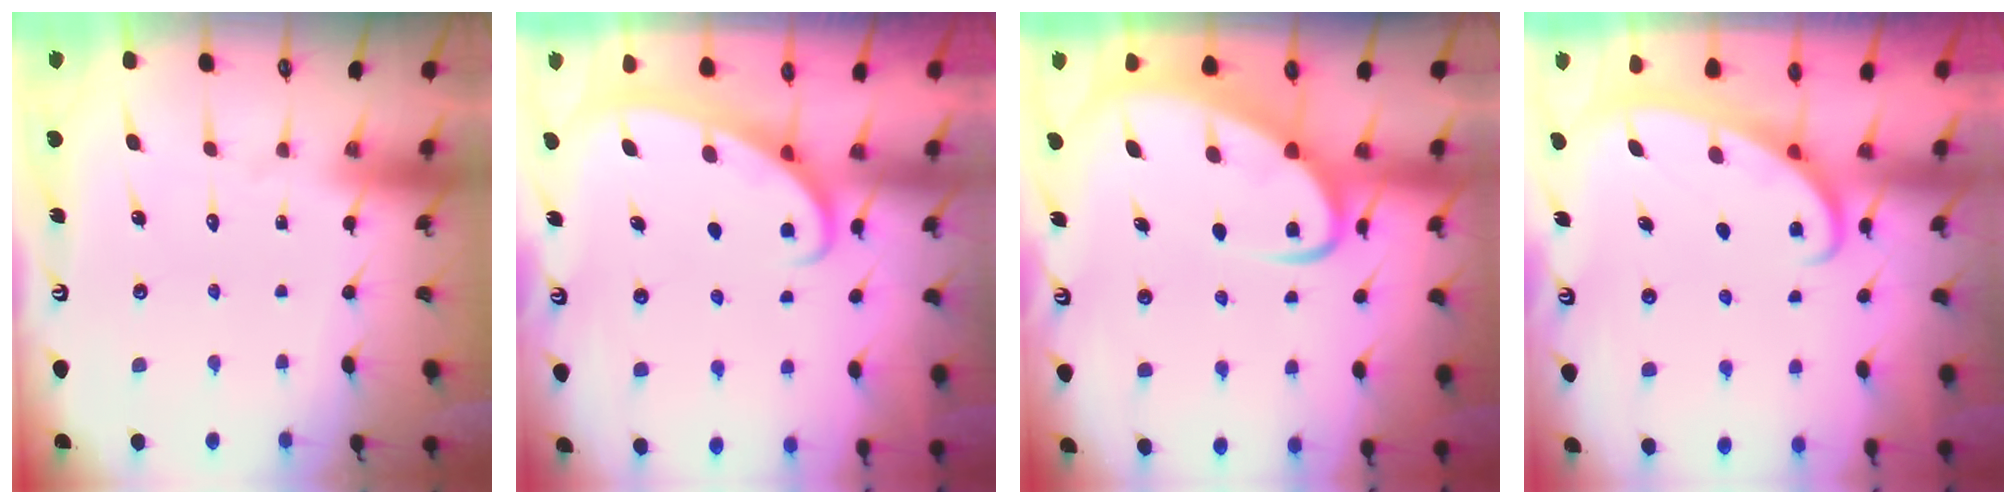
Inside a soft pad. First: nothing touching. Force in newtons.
{"total": 2.6, "press": 2.6, "slide": 0.4}
{"total": 6.3, "press": 6.2, "slide": 0.8}
{"total": 2.6, "press": 2.6, "slide": 0.5}